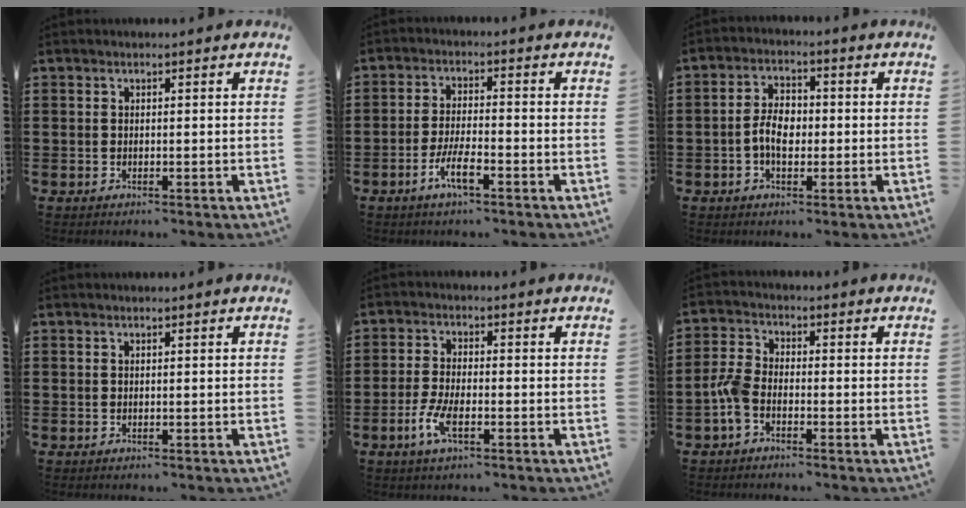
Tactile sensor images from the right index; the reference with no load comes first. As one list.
[{"total": 5.1, "force": [-2.9, 1.0, 4.1], "torque": [-0.095, -0.008, -0.058]}, {"total": 4.8, "force": [-0.8, 2.8, 3.8], "torque": [-0.085, 0.005, -0.020]}, {"total": 0.0}, {"total": 4.9, "force": [-2.2, 1.7, 4.1], "torque": [-0.094, -0.006, -0.046]}, {"total": 4.3, "force": [-2.1, 2.1, 3.0], "torque": [-0.081, 0.002, -0.047]}]